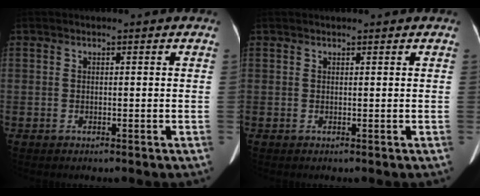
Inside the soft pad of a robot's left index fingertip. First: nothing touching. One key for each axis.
{"total": 2.2, "fx": 2.0, "fy": 0.2, "fz": 0.9, "tx": -0.010, "ty": 0.014, "tz": 0.023}